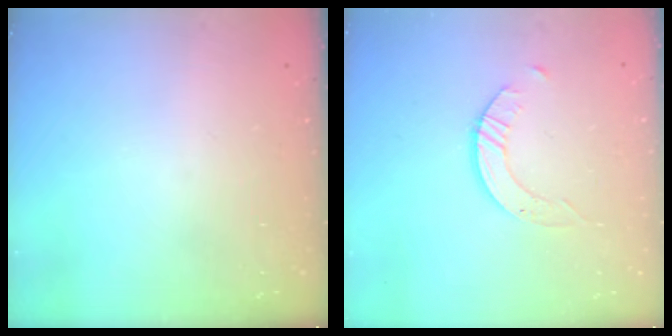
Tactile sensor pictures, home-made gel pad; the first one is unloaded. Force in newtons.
{"total": 2.9, "press": 2.9, "slide": 0.3}